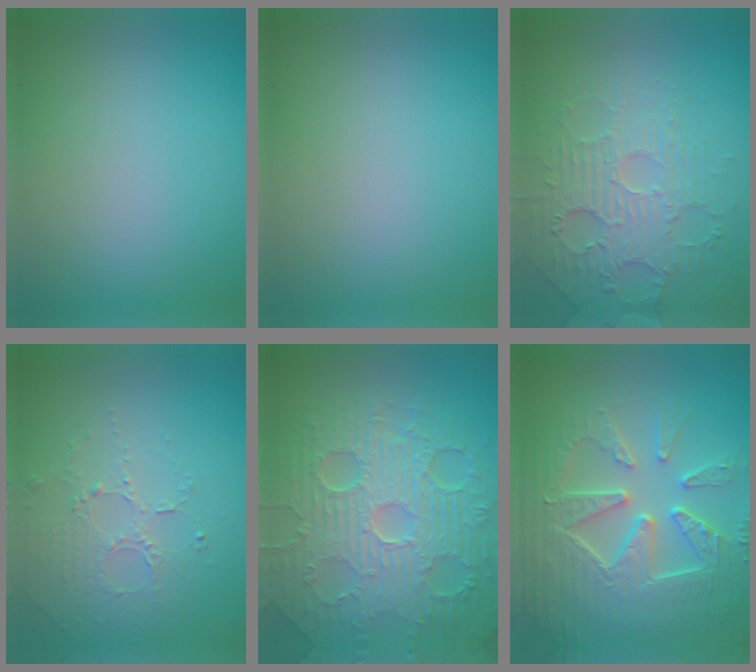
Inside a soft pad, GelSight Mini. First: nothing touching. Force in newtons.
{"total": 0.0}
{"total": 4.2, "press": 3.9, "slide": 1.7}
{"total": 1.9, "press": 1.5, "slide": 1.1}
{"total": 11.4, "press": 7.3, "slide": 8.7}
{"total": 8.8, "press": 6.4, "slide": 6.0}